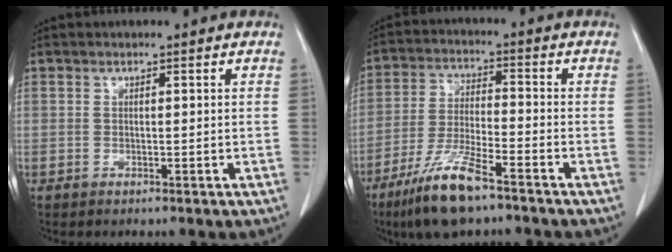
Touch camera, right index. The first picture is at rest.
{"total": 11.0, "force": [-7.4, 1.6, 7.9], "torque": [-0.165, -0.026, -0.137]}